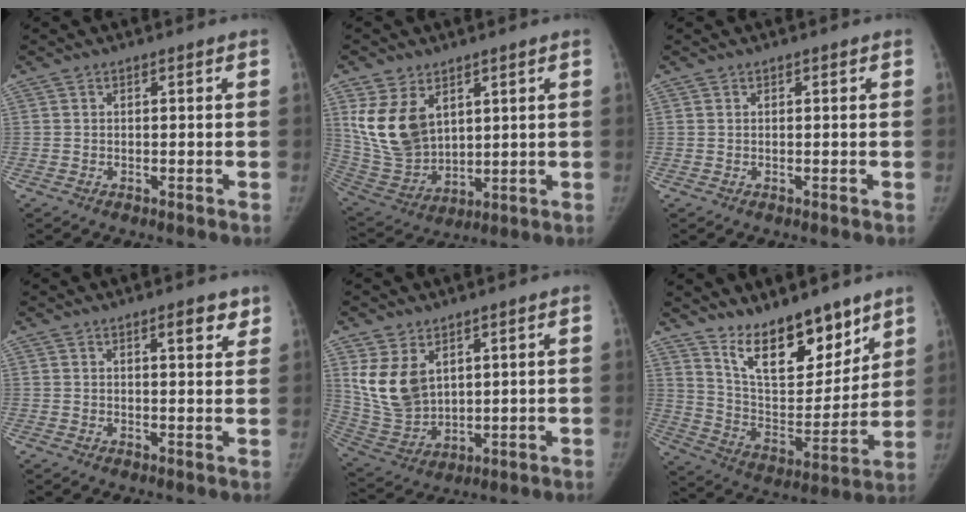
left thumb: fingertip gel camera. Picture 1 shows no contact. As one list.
[{"total": 13.7, "force": [5.2, 9.3, 8.7], "torque": [-0.146, -0.025, 0.126]}, {"total": 0.0}, {"total": 4.2, "force": [2.6, 1.4, 3.0], "torque": [-0.026, -0.014, 0.035]}, {"total": 11.4, "force": [4.4, 7.8, 7.2], "torque": [-0.120, -0.023, 0.109]}, {"total": 18.0, "force": [12.9, 7.6, 10.1], "torque": [-0.103, -0.092, 0.226]}]